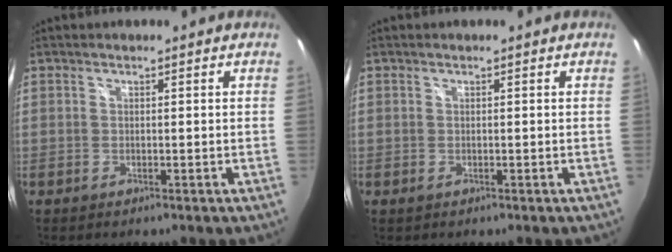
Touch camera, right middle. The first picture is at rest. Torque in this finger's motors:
{"motor_torque": [0.05, -0.15, 0.02, 0.00]}